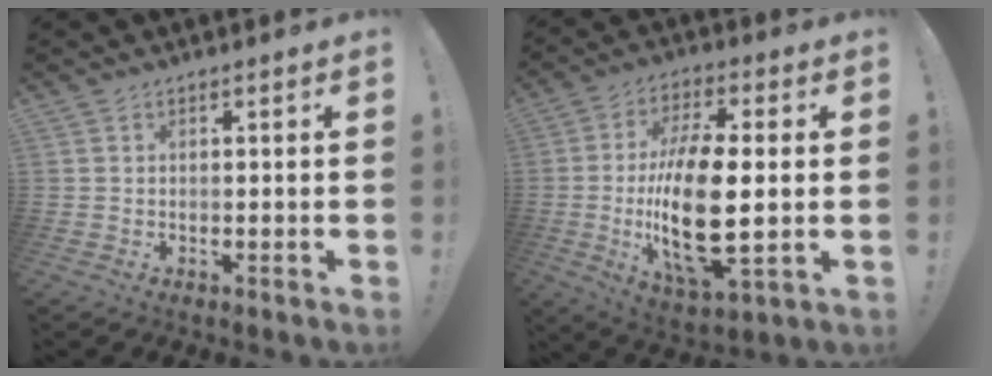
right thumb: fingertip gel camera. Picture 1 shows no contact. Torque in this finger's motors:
{"motor_torque": [2.14, 2.86, 0.35, 0.01, 0.54]}